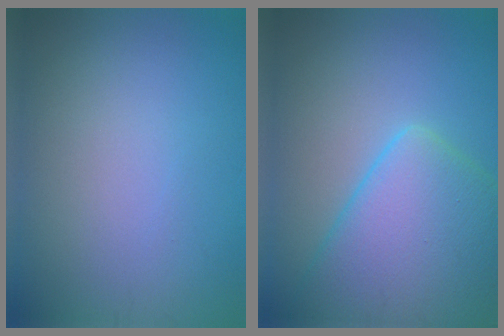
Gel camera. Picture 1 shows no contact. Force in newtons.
{"total": 9.3, "press": 9.3, "slide": 0.4}